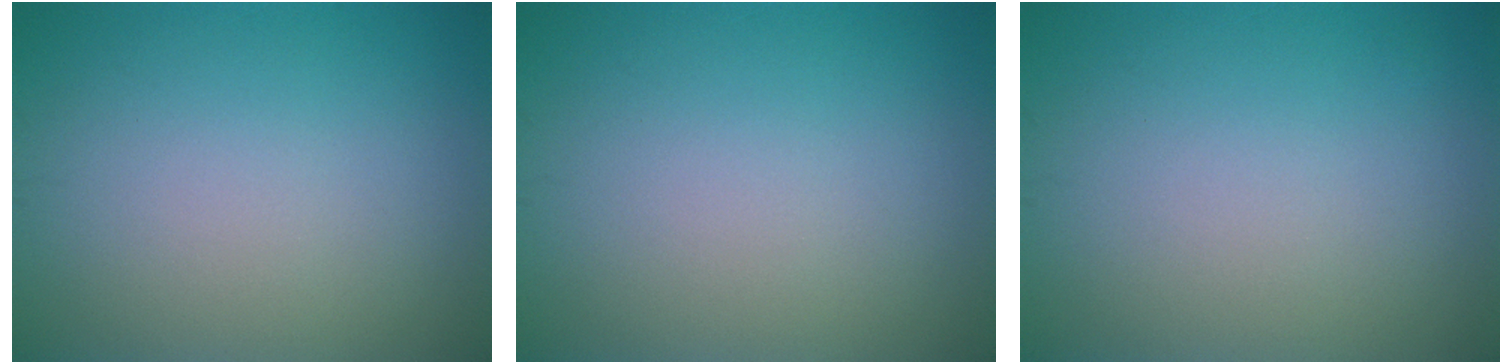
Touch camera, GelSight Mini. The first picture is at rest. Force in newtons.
{"total": 0.0}
{"total": 0.0}